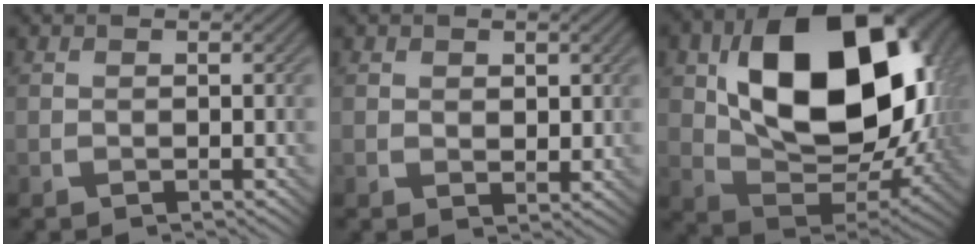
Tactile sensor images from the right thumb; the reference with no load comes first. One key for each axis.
{"total": 1.8, "fx": 0.9, "fy": 1.4, "fz": 0.8, "tx": -0.018, "ty": -0.007, "tz": 0.017}
{"total": 18.3, "fx": 4.2, "fy": 11.9, "fz": 13.3, "tx": -0.224, "ty": -0.012, "tz": 0.087}